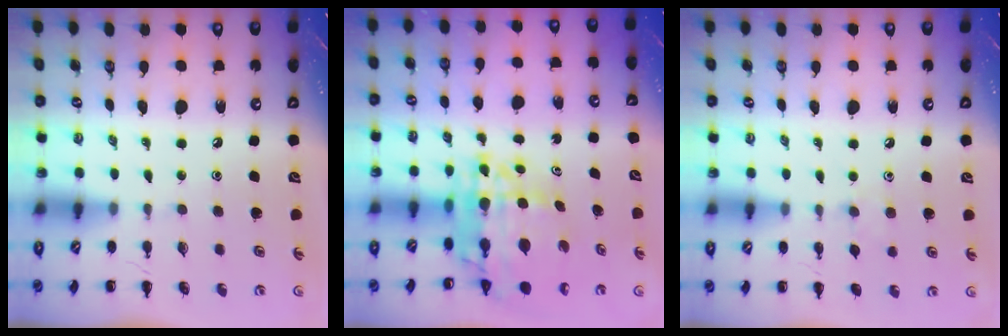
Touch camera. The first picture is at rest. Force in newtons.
{"total": 14.2, "press": 13.6, "slide": 4.3}
{"total": 5.3, "press": 5.1, "slide": 1.6}